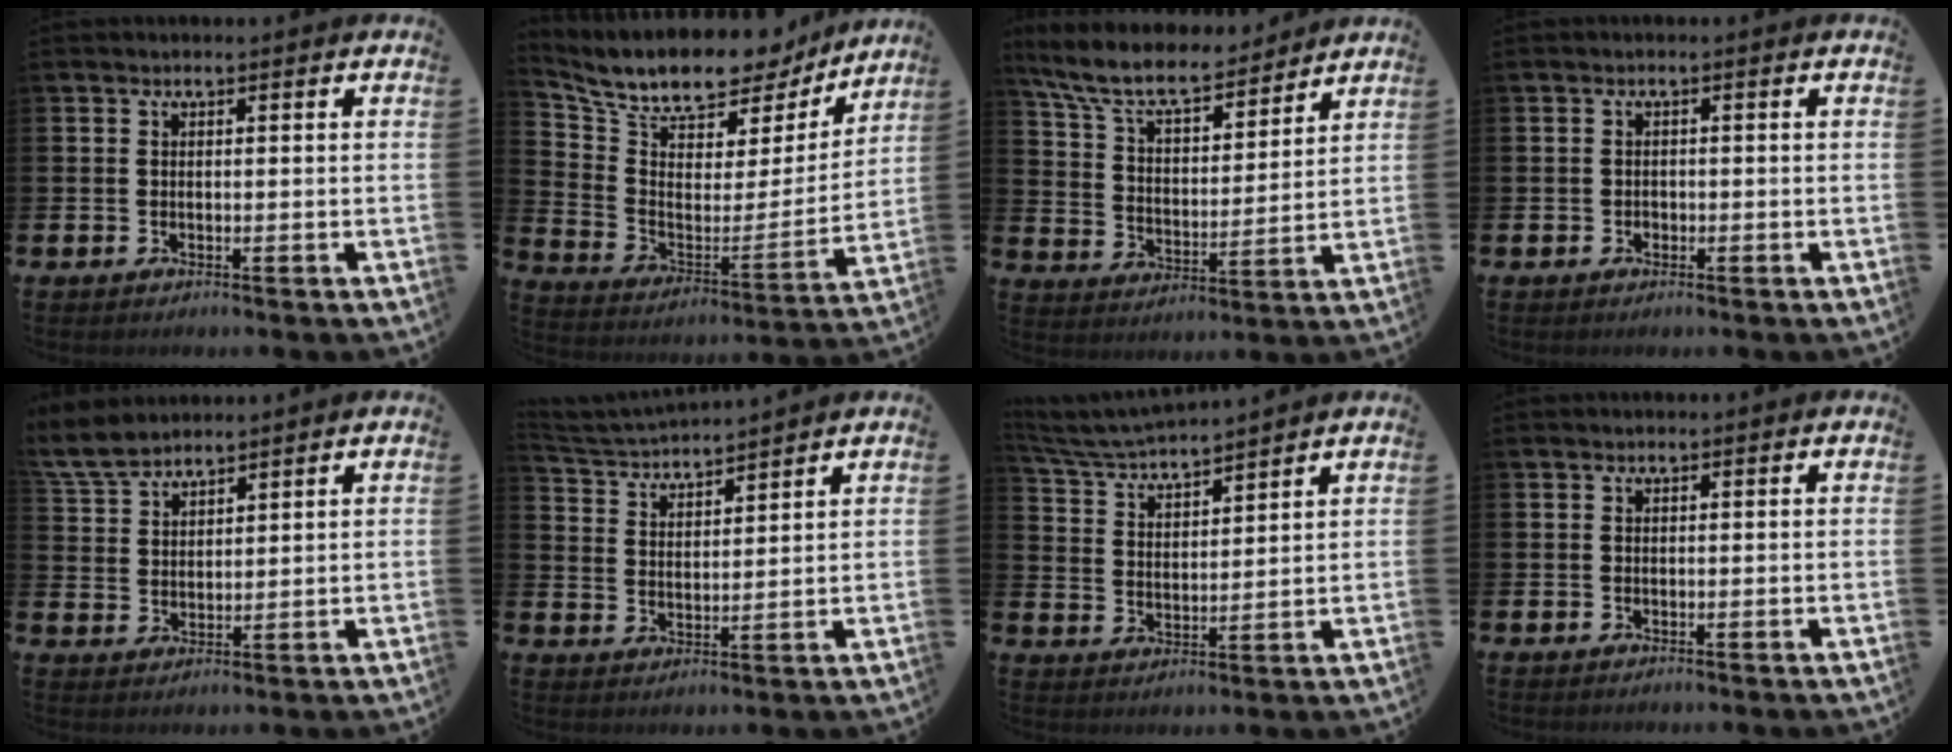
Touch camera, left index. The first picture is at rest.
{"total": 10.9, "force": [9.8, 3.8, 3.1], "torque": [-0.102, -0.068, 0.167]}
{"total": 9.5, "force": [8.4, 2.5, 3.5], "torque": [-0.107, -0.047, 0.150]}
{"total": 0.7, "force": [-0.4, 0.6, 0.2], "torque": [-0.011, 0.007, -0.007]}
{"total": 5.4, "force": [5.1, 1.2, 1.2], "torque": [-0.046, -0.015, 0.096]}
{"total": 4.0, "force": [4.0, 0.2, 0.1], "torque": [-0.024, -0.028, 0.067]}
{"total": 5.4, "force": [5.3, 0.0, 0.8], "torque": [-0.041, -0.035, 0.092]}
{"total": 0.0}